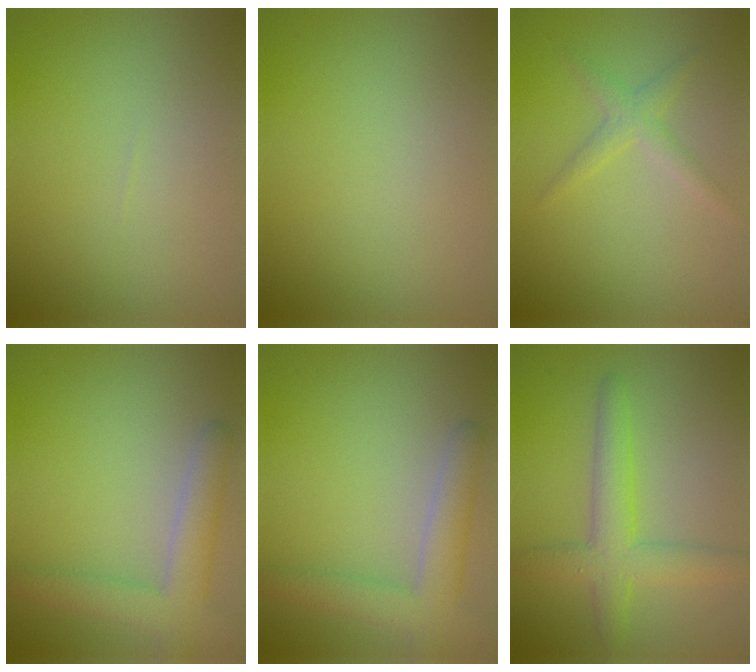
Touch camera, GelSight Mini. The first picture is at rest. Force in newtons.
{"total": 0.0}
{"total": 1.9, "press": 1.9, "slide": 0.1}
{"total": 4.7, "press": 4.6, "slide": 0.5}
{"total": 4.7, "press": 4.6, "slide": 0.5}
{"total": 4.5, "press": 4.5, "slide": 0.2}